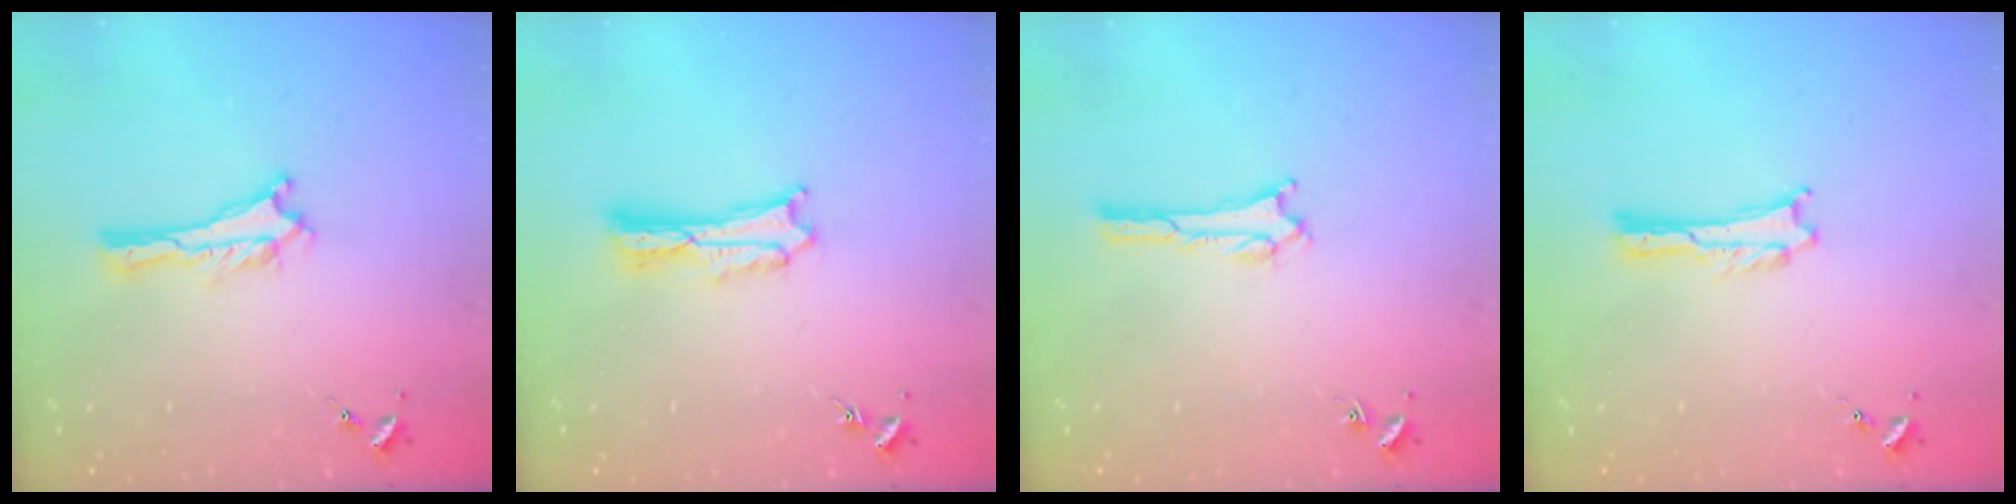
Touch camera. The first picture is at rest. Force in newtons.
{"total": 2.7, "press": 2.7, "slide": 0.3}
{"total": 1.1, "press": 1.0, "slide": 0.1}
{"total": 0.0}